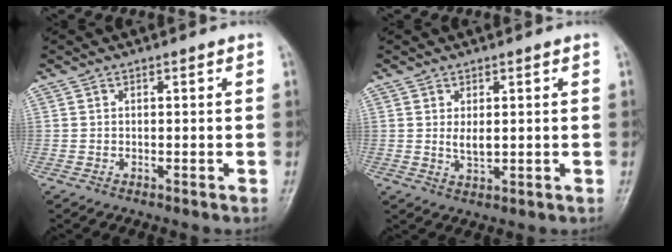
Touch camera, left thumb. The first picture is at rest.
{"total": 3.0, "force": [0.5, 1.7, 2.4], "torque": [-0.035, -0.010, 0.012]}